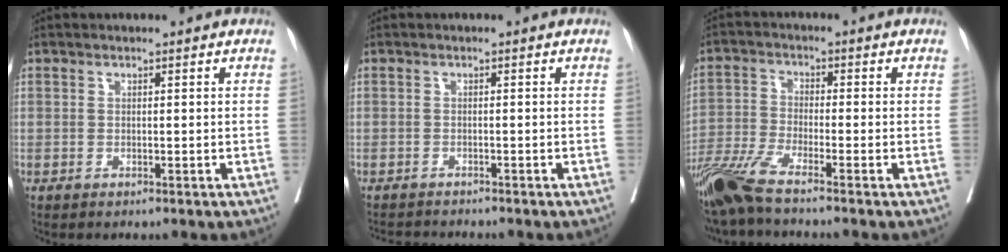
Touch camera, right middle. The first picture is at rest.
{"total": 3.9, "force": [-3.8, 0.1, 0.7], "torque": [-0.007, -0.012, -0.060]}
{"total": 7.7, "force": [-6.3, -0.5, 4.4], "torque": [-0.091, -0.029, -0.127]}